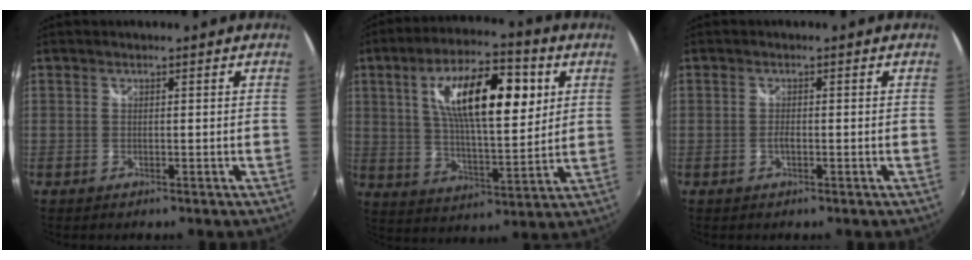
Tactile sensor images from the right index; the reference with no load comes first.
{"total": 18.2, "force": [5.6, 6.6, 16.1], "torque": [-0.271, 0.021, 0.093]}
{"total": 1.2, "force": [-0.5, 0.4, 1.0], "torque": [-0.021, 0.000, -0.010]}